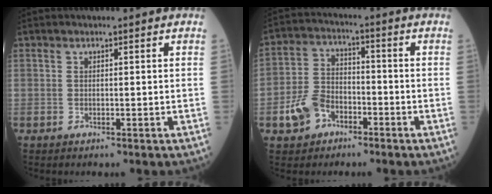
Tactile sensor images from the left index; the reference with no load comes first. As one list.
[{"total": 7.3, "force": [-3.6, 5.2, 3.6], "torque": [-0.091, 0.012, -0.063]}]